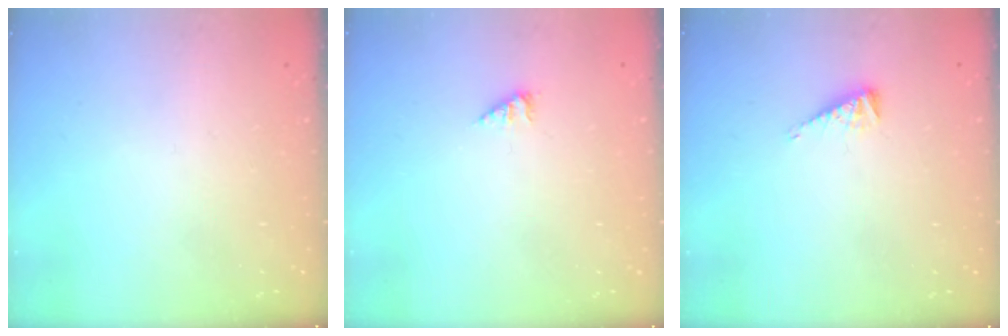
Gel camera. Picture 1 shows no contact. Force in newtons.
{"total": 2.8, "press": 2.7, "slide": 0.5}
{"total": 3.4, "press": 3.4, "slide": 0.3}